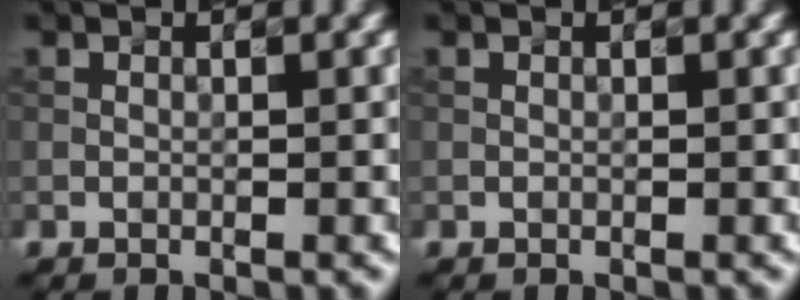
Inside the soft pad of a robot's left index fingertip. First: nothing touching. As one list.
[{"total": 0.0}]